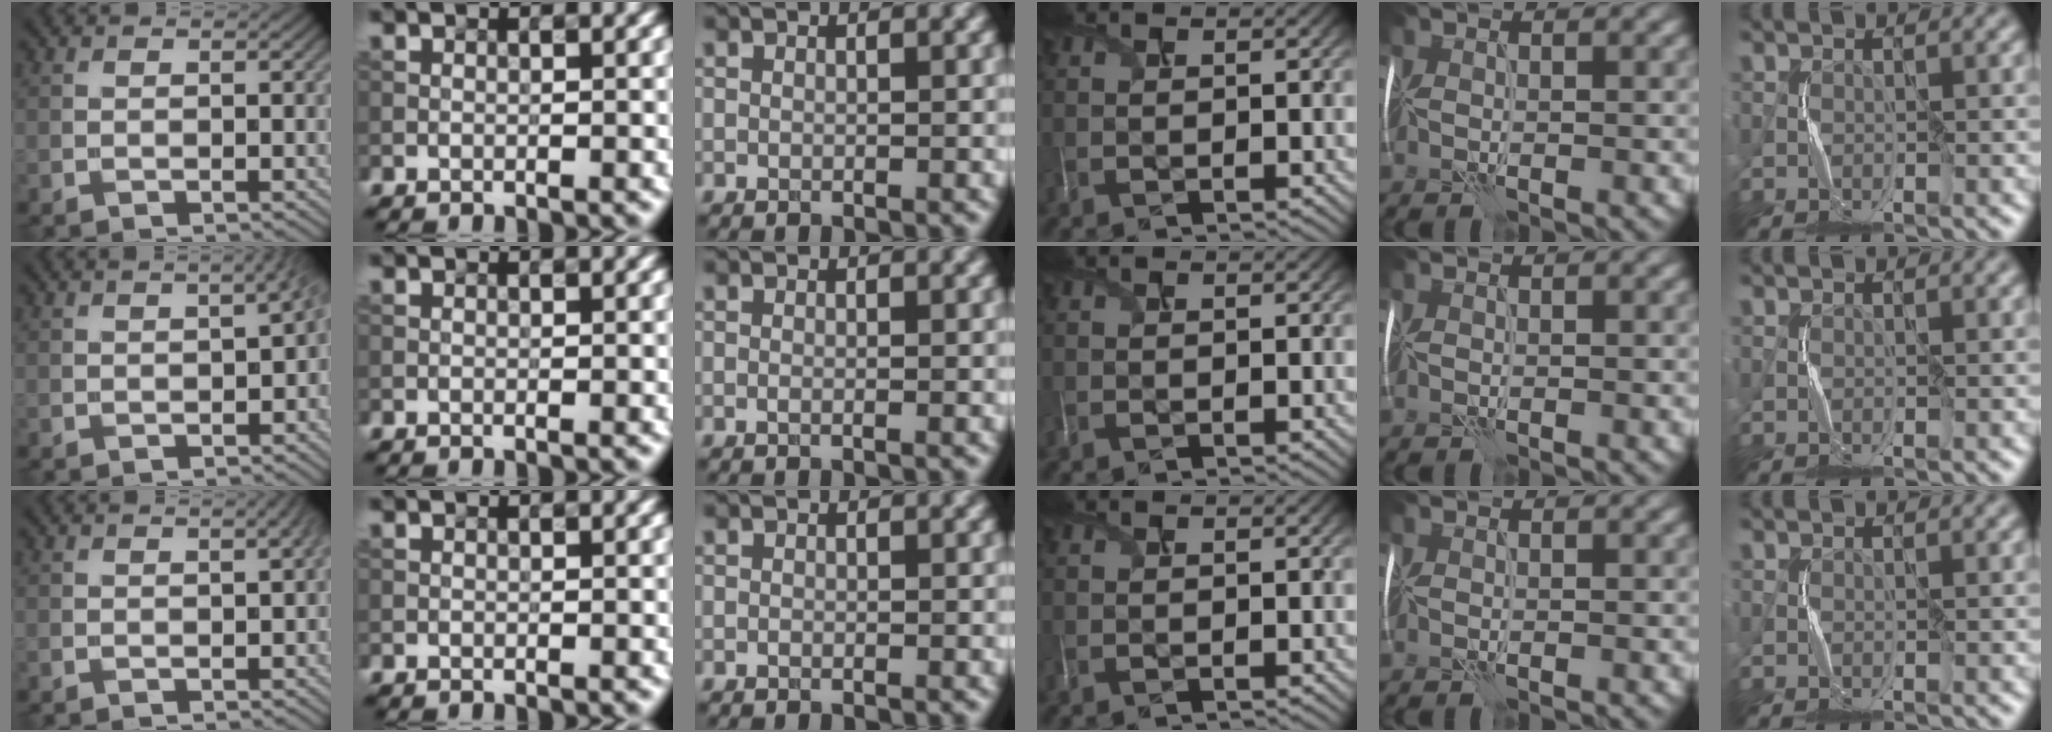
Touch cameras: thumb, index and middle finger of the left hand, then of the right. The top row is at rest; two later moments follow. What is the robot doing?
{"motion": "shake", "object": "plastic piggy bank"}